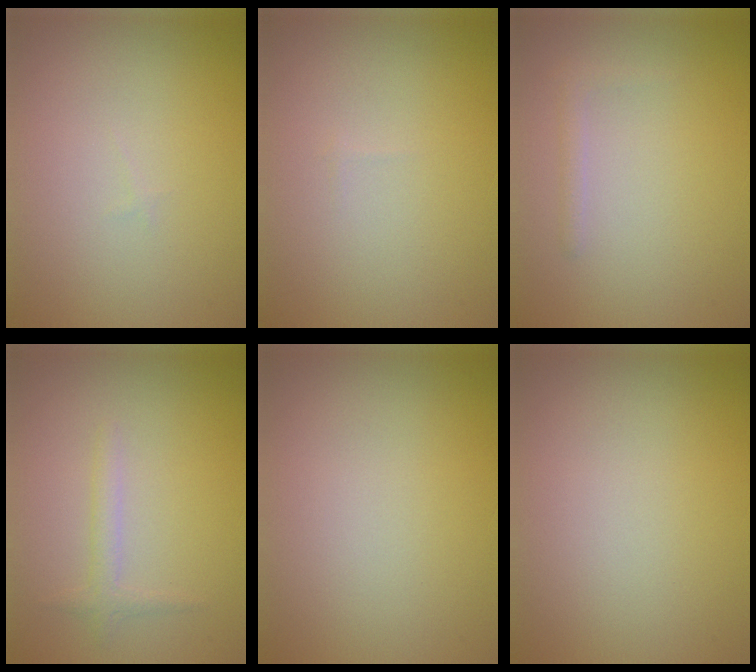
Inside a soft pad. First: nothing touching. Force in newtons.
{"total": 0.0}
{"total": 0.8, "press": 0.8, "slide": 0.0}
{"total": 1.3, "press": 1.3, "slide": 0.0}
{"total": 0.0}
{"total": 0.0}